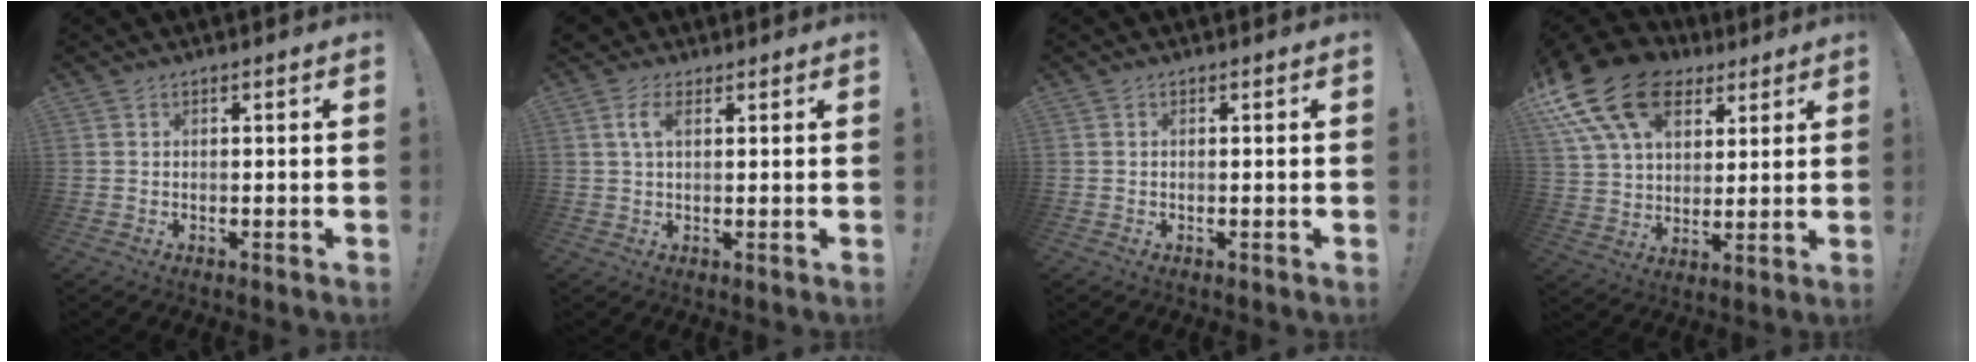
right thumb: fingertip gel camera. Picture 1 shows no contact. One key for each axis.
{"total": 5.6, "fx": 2.4, "fy": 3.0, "fz": 4.0, "tx": -0.081, "ty": 0.000, "tz": 0.043}
{"total": 0.0}
{"total": 20.8, "fx": 10.7, "fy": 13.5, "fz": 11.6, "tx": -0.195, "ty": -0.049, "tz": 0.199}